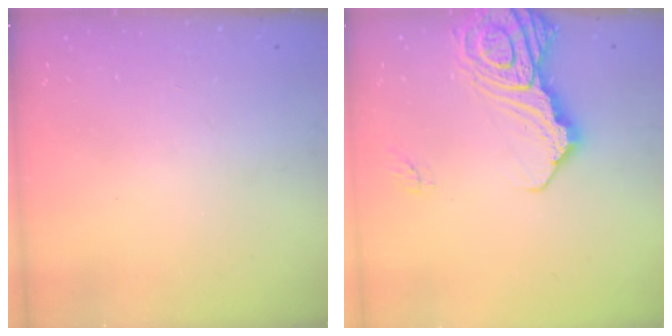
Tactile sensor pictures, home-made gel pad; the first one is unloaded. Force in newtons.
{"total": 16.7, "press": 16.6, "slide": 2.1}